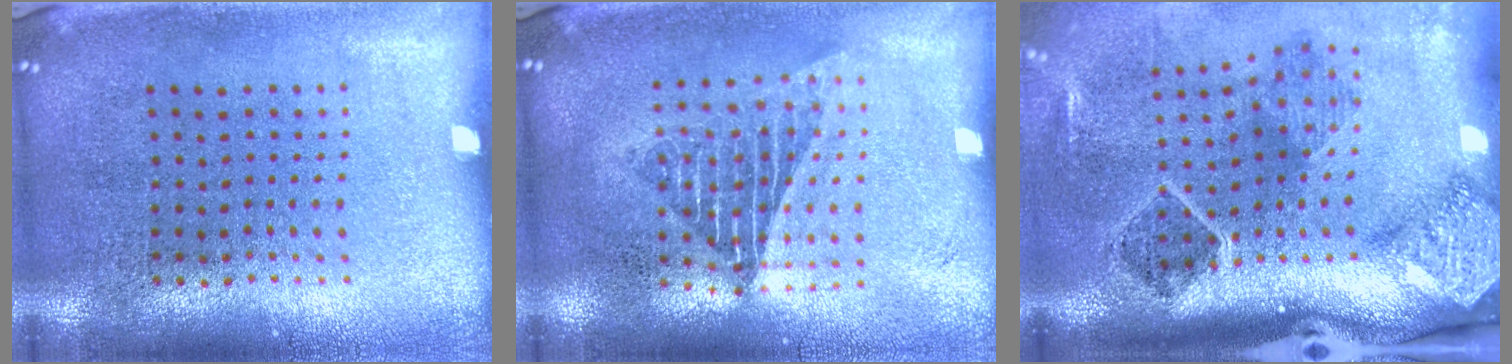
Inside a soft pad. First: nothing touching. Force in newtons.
{"total": 1.5, "press": 1.4, "slide": 0.7}
{"total": 2.9, "press": 1.9, "slide": 2.2}